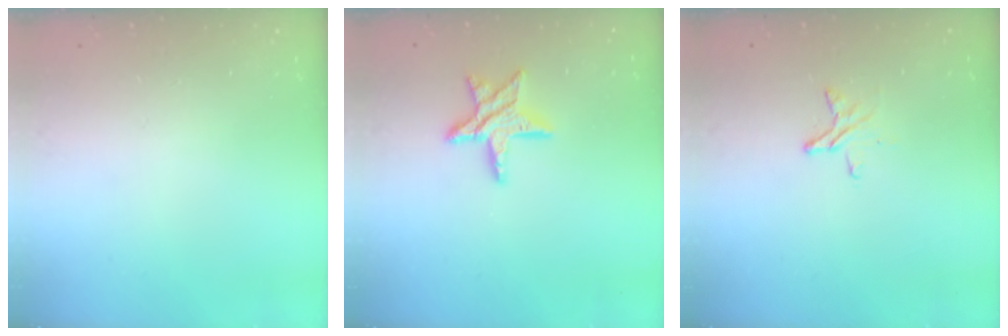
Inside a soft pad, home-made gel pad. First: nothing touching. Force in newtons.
{"total": 11.6, "press": 11.5, "slide": 0.8}
{"total": 4.9, "press": 4.9, "slide": 0.3}